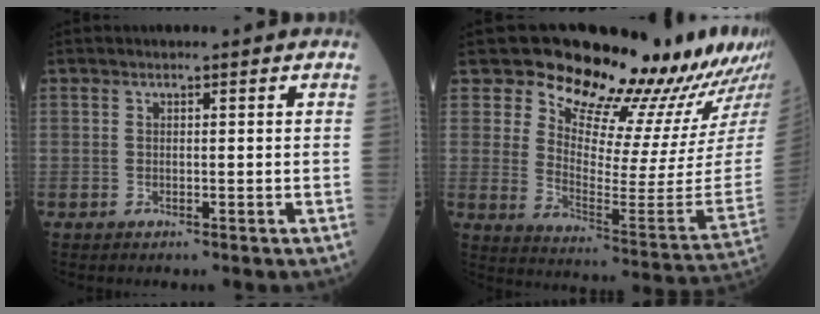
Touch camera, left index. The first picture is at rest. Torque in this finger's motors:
{"motor_torque": [1.49, -0.65, 0.34, 0.04]}